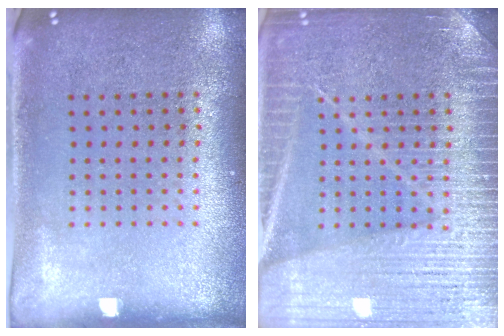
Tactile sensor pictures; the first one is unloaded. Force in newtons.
{"total": 6.8, "press": 6.7, "slide": 1.0}